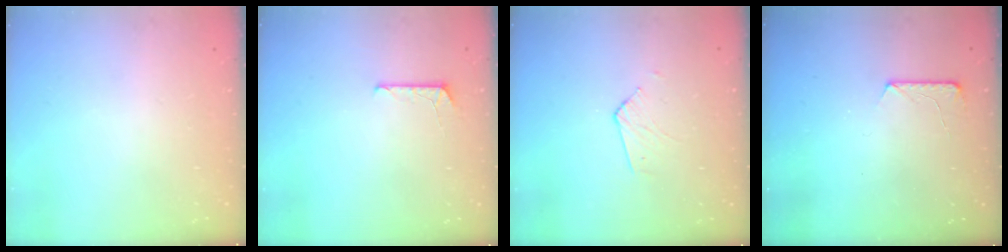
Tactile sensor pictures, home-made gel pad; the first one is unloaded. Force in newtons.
{"total": 4.8, "press": 4.8, "slide": 0.5}
{"total": 2.7, "press": 2.7, "slide": 0.2}
{"total": 6.8, "press": 6.8, "slide": 0.6}